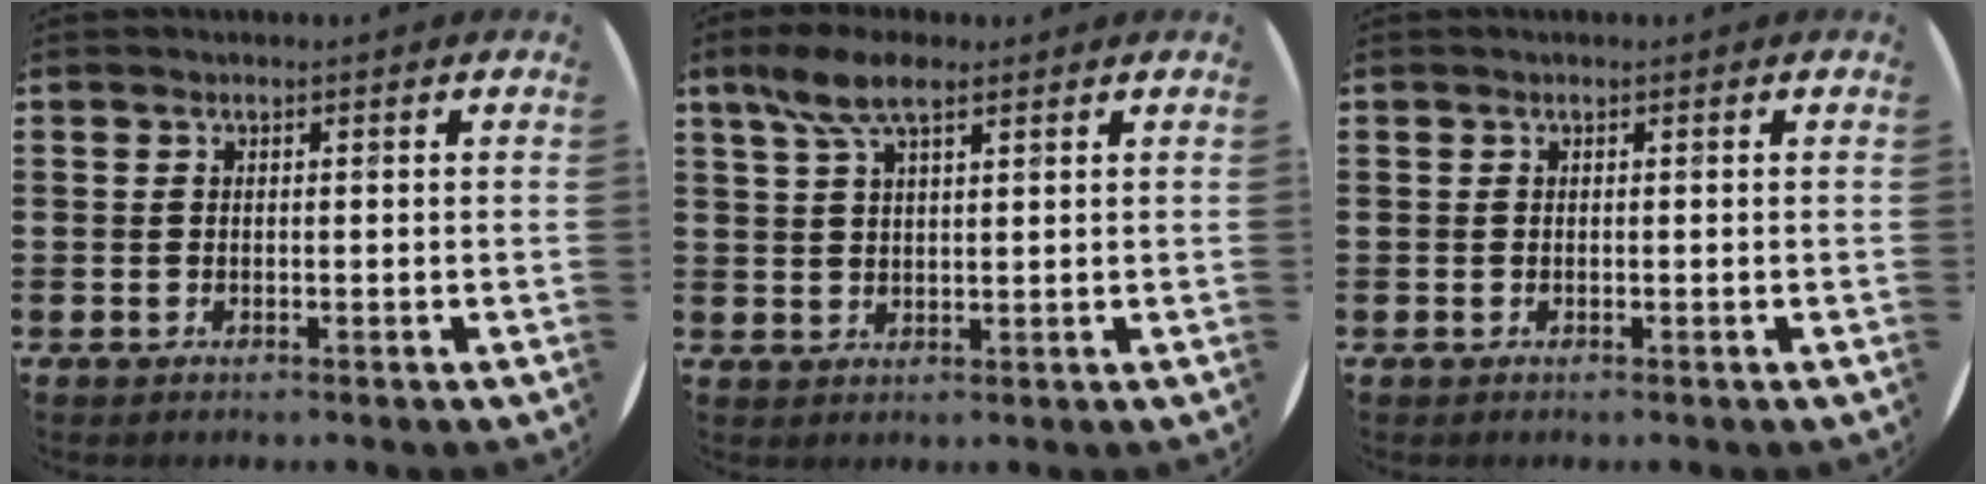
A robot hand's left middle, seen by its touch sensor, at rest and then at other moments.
{"total": 6.6, "force": [4.2, 2.2, 4.6], "torque": [-0.100, 0.007, 0.075]}
{"total": 0.0}